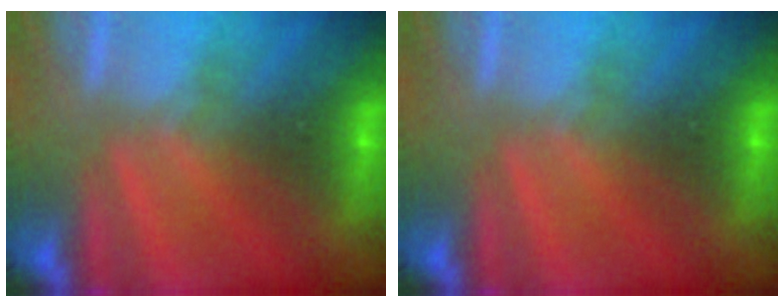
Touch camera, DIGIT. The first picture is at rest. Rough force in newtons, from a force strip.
{"total": 0.0}